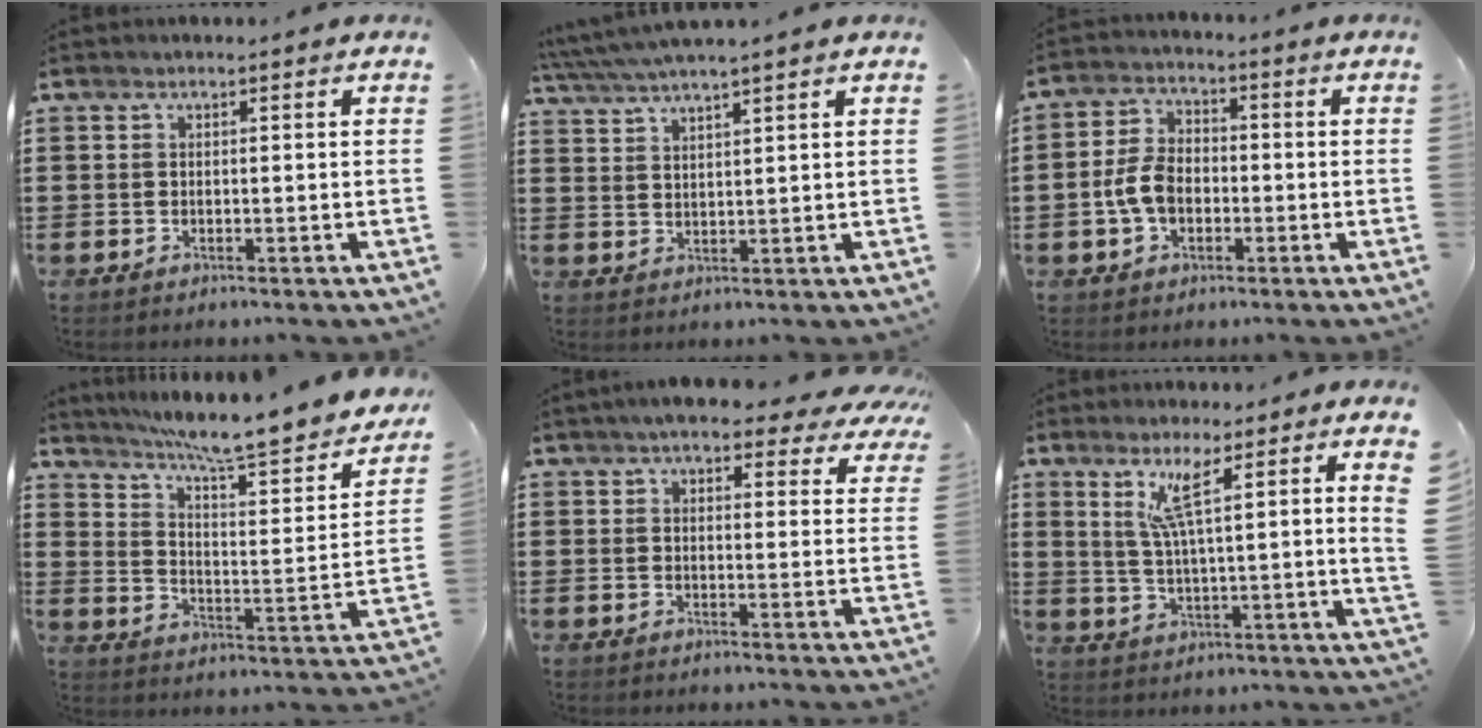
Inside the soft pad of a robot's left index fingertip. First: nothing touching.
{"total": 3.7, "force": [3.3, -0.5, 1.6], "torque": [-0.041, -0.007, 0.059]}
{"total": 6.3, "force": [-1.4, 4.2, 4.5], "torque": [-0.117, 0.002, -0.035]}
{"total": 8.4, "force": [7.0, 0.3, 4.7], "torque": [-0.105, -0.057, 0.109]}
{"total": 5.8, "force": [5.0, 1.1, 2.6], "torque": [-0.060, -0.013, 0.089]}
{"total": 8.1, "force": [5.3, 0.3, 6.2], "torque": [-0.123, -0.019, 0.088]}